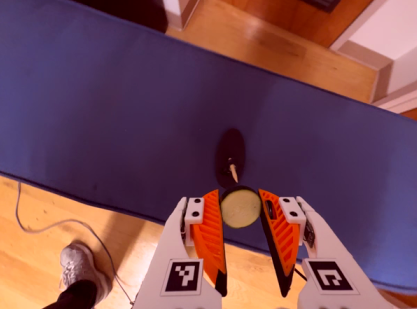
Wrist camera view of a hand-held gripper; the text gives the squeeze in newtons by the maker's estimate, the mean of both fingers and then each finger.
{"total": 7.5, "left": 7.5, "right": 7.5}